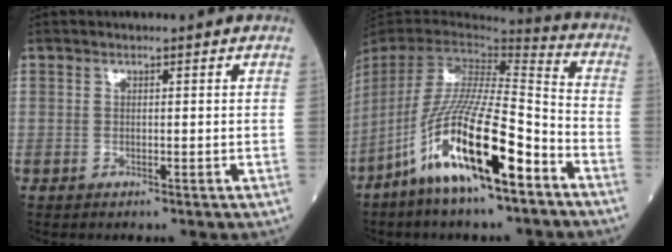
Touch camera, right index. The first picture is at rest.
{"total": 18.5, "force": [-10.5, 2.5, 15.0], "torque": [-0.312, -0.032, -0.196]}